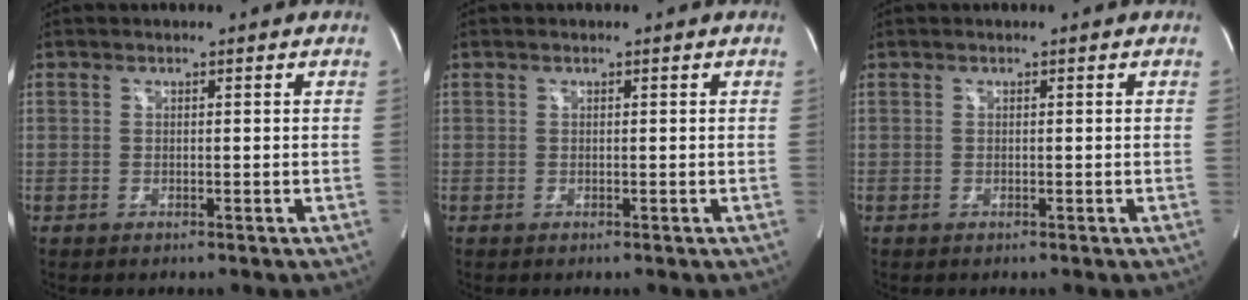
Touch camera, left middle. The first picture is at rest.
{"total": 0.0}
{"total": 0.0}